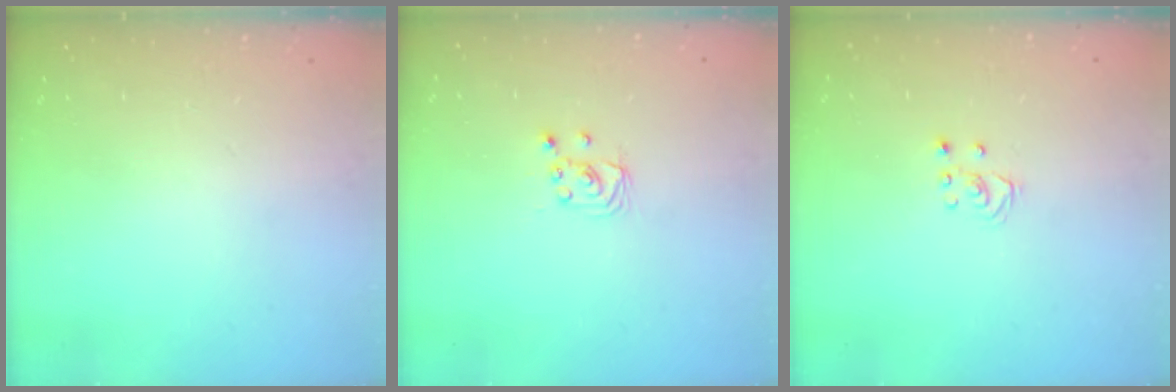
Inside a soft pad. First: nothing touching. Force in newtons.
{"total": 2.4, "press": 2.4, "slide": 0.2}
{"total": 2.5, "press": 2.5, "slide": 0.2}